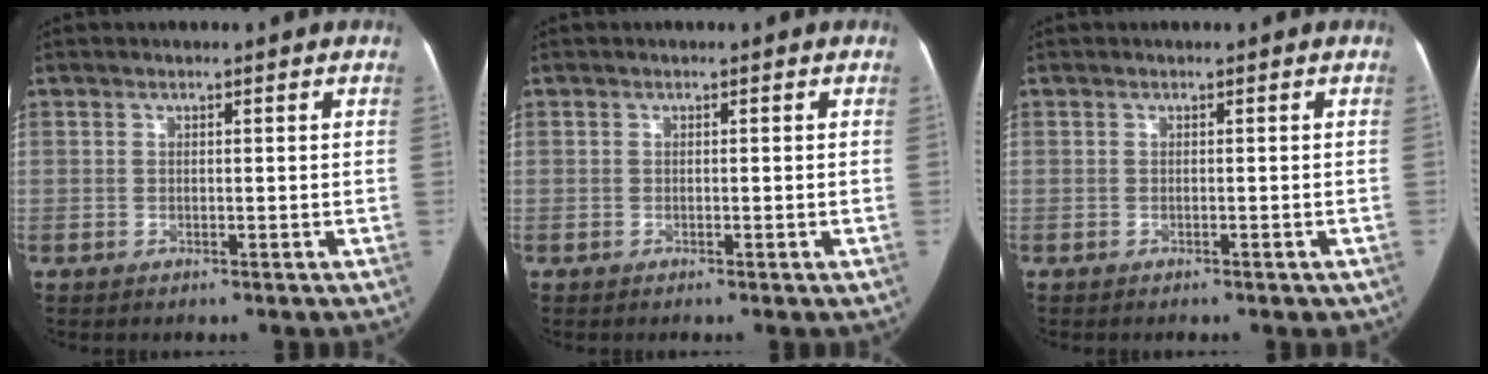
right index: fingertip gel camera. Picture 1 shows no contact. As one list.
[{"total": 0.7, "force": [-0.4, -0.1, 0.5], "torque": [-0.009, -0.001, -0.004]}, {"total": 1.4, "force": [-1.0, 0.4, 0.8], "torque": [-0.007, -0.002, -0.009]}]